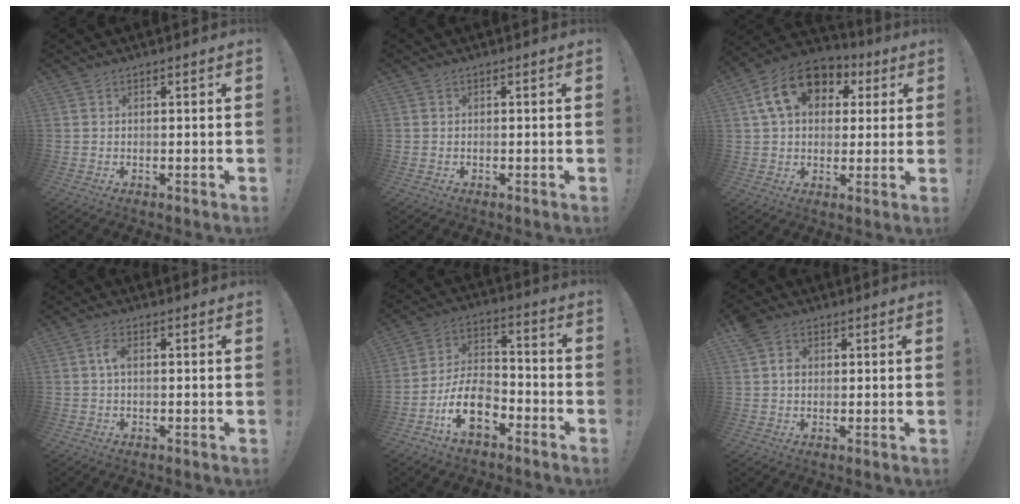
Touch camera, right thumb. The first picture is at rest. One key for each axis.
{"total": 0.5, "fx": -0.4, "fy": 0.3, "fz": 0.1, "tx": -0.009, "ty": 0.005, "tz": -0.006}
{"total": 16.3, "fx": 5.8, "fy": 11.8, "fz": 9.7, "tx": -0.154, "ty": -0.001, "tz": 0.112}
{"total": 3.5, "fx": 0.5, "fy": 1.9, "fz": 2.9, "tx": -0.050, "ty": 0.008, "tz": 0.007}
{"total": 14.2, "fx": -8.2, "fy": 7.8, "fz": 8.6, "tx": -0.156, "ty": 0.051, "tz": -0.141}
{"total": 4.7, "fx": 1.1, "fy": 4.0, "fz": 2.3, "tx": -0.035, "ty": 0.007, "tz": 0.024}